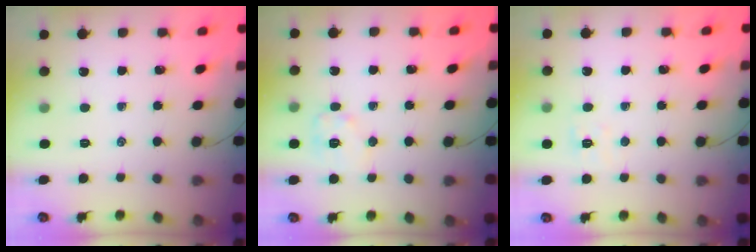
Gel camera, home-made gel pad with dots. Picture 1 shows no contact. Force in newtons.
{"total": 7.6, "press": 7.6, "slide": 0.3}
{"total": 5.3, "press": 5.1, "slide": 1.2}